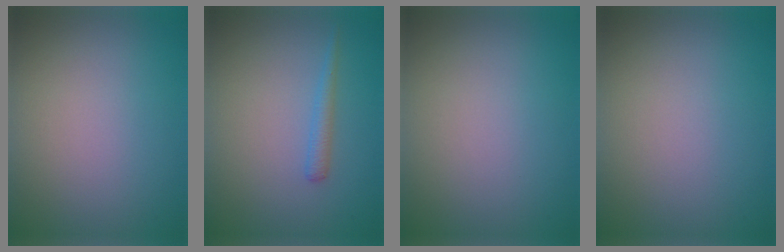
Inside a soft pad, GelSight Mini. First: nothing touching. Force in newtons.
{"total": 1.3, "press": 1.3, "slide": 0.1}
{"total": 0.0}
{"total": 0.0}